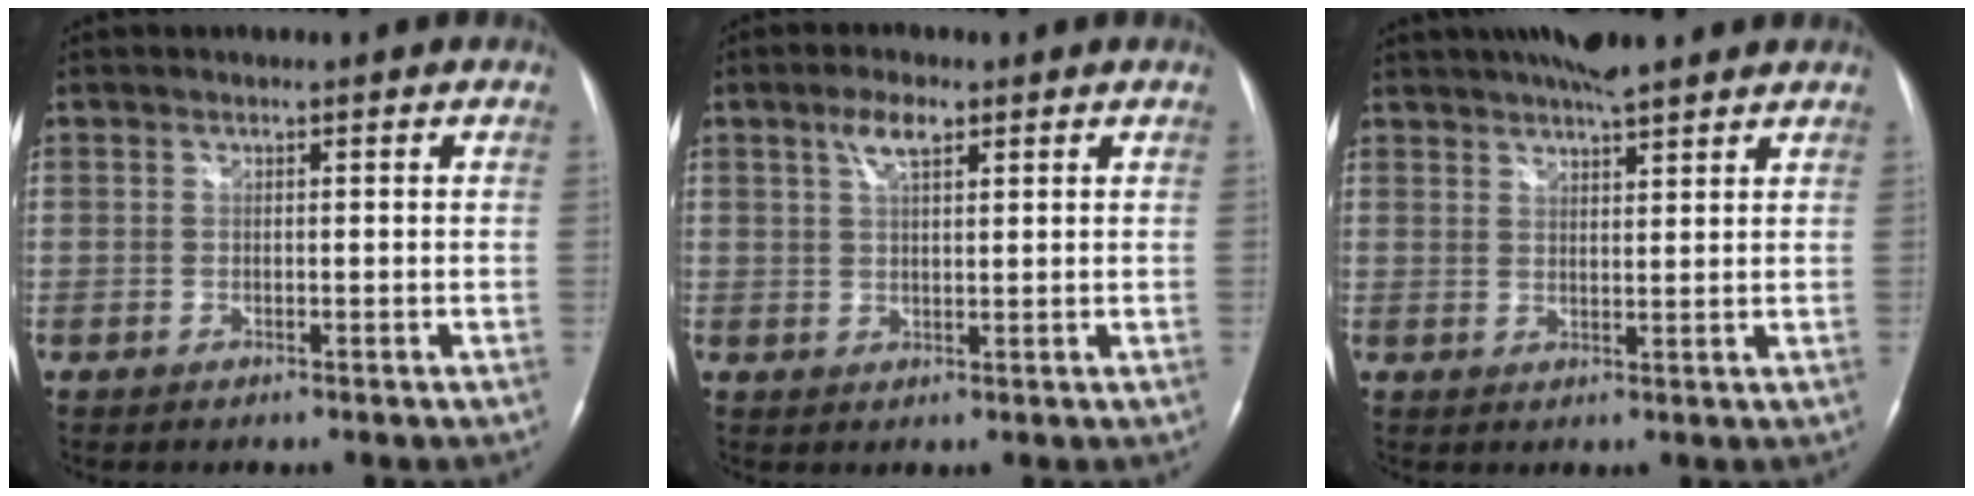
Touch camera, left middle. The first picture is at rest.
{"total": 4.0, "force": [2.3, 1.3, 3.0], "torque": [-0.063, 0.008, 0.044]}
{"total": 9.9, "force": [8.2, 1.5, 5.3], "torque": [-0.087, 0.028, 0.125]}